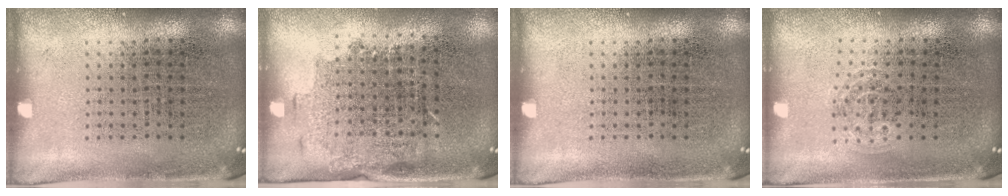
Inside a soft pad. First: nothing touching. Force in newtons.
{"total": 1.5, "press": 1.2, "slide": 1.0}
{"total": 0.0}
{"total": 0.9, "press": 0.6, "slide": 0.7}